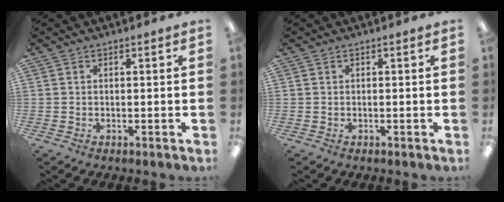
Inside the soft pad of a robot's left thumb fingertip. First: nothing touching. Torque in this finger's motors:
{"motor_torque": [0.00, 0.00, 0.24, -0.03, 0.00]}